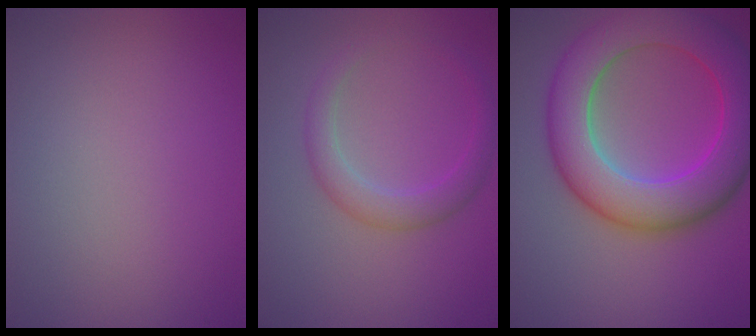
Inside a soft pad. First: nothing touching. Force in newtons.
{"total": 2.8, "press": 2.7, "slide": 0.2}
{"total": 10.5, "press": 10.5, "slide": 0.2}